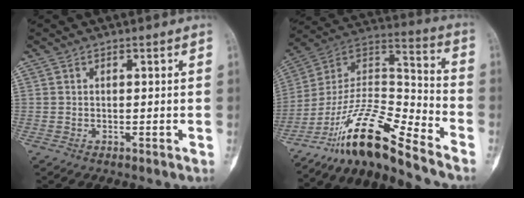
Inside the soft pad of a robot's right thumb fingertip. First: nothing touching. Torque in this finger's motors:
{"motor_torque": [2.53, 0.23, 1.17, -1.60, 0.36]}